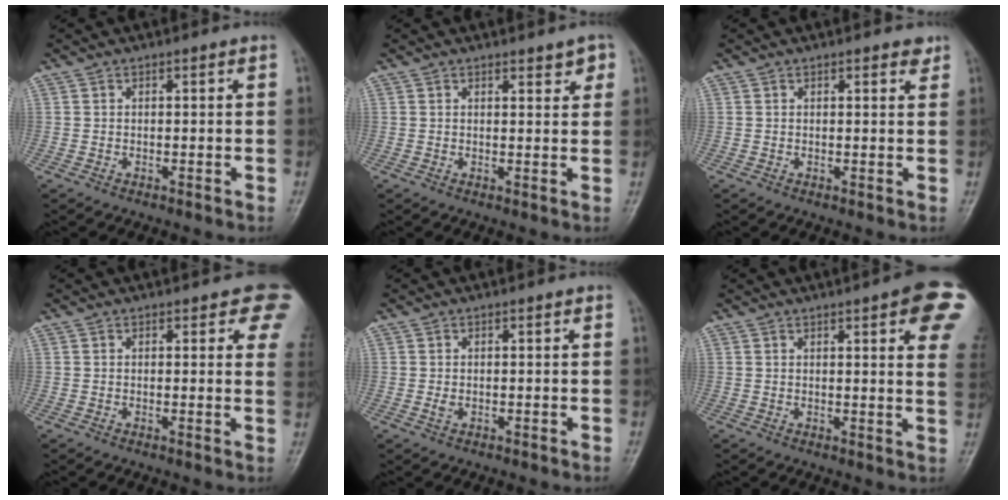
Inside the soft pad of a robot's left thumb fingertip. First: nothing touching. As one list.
[{"total": 2.8, "force": [1.8, 1.2, 1.7], "torque": [-0.007, -0.008, 0.022]}, {"total": 1.9, "force": [1.5, 0.8, 1.0], "torque": [-0.003, -0.006, 0.015]}, {"total": 6.6, "force": [3.7, 2.7, 4.7], "torque": [-0.016, -0.010, 0.030]}, {"total": 1.2, "force": [0.1, 0.9, 0.8], "torque": [-0.012, 0.000, 0.002]}, {"total": 12.8, "force": [5.4, 3.0, 11.2], "torque": [-0.109, -0.015, 0.056]}]